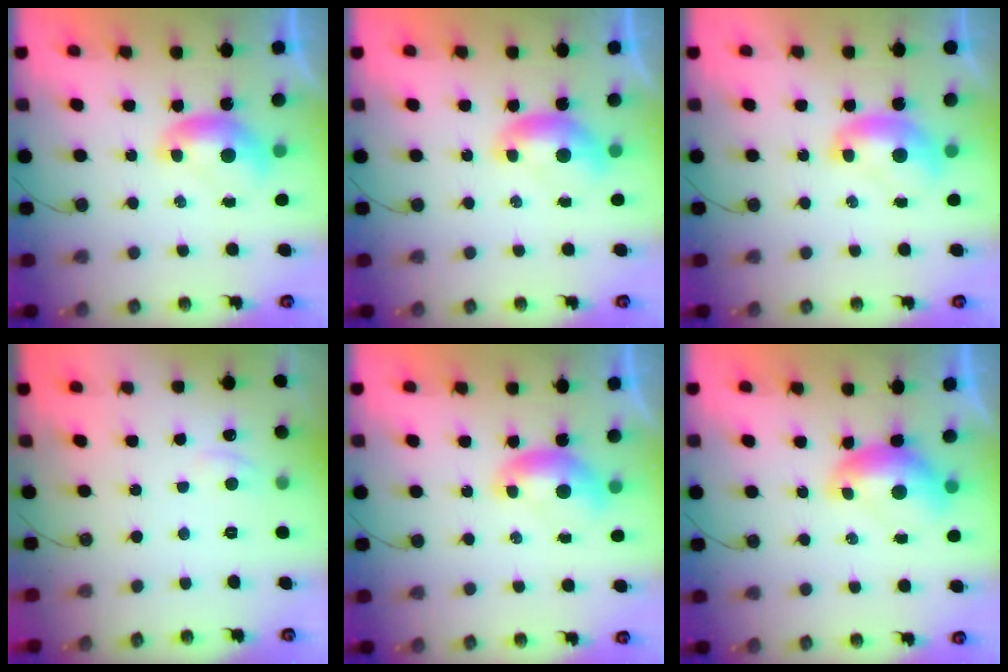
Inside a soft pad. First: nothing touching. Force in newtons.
{"total": 0.0}
{"total": 1.5, "press": 1.5, "slide": 0.1}
{"total": 2.2, "press": 2.2, "slide": 0.5}
{"total": 0.0}
{"total": 1.2, "press": 1.1, "slide": 0.6}